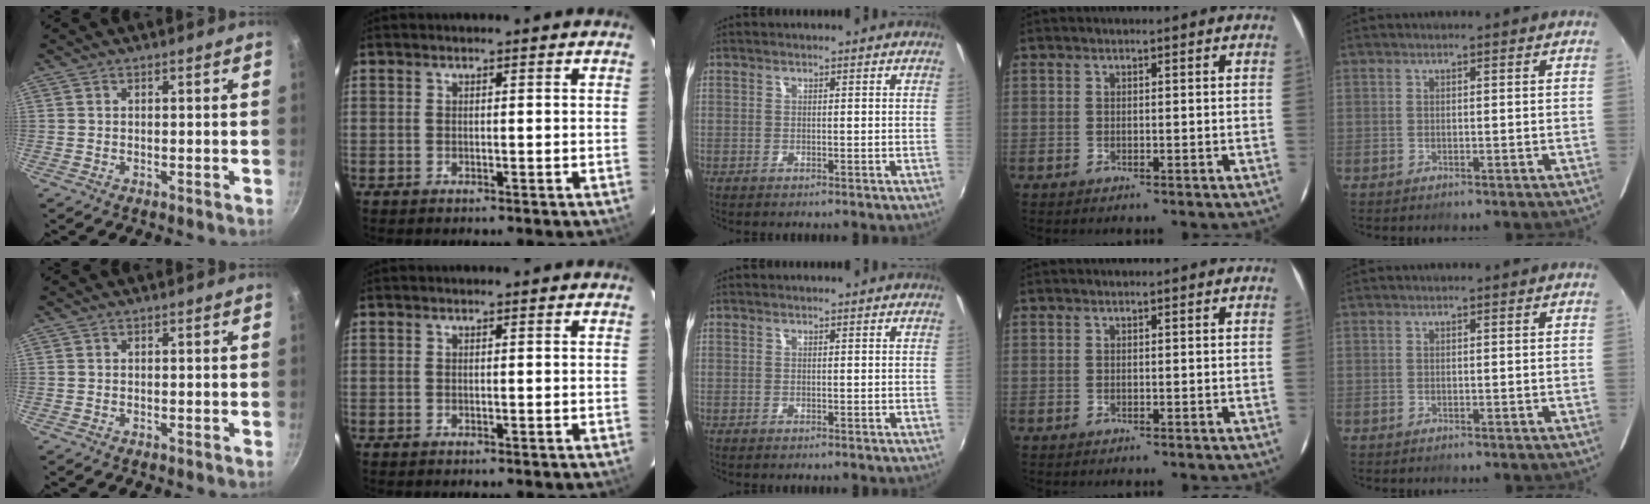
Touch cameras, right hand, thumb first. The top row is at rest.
{}